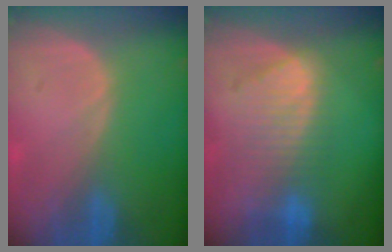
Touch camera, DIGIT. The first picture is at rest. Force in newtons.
{"total": 8.1, "press": 7.6, "slide": 3.0}